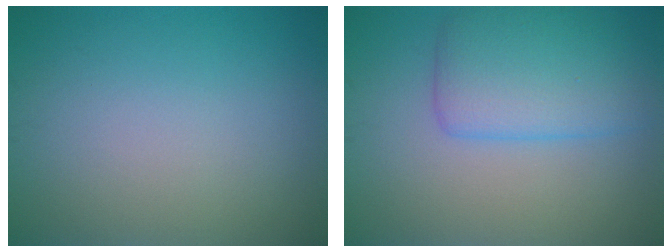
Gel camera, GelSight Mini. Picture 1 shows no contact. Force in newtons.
{"total": 5.2, "press": 5.2, "slide": 0.3}